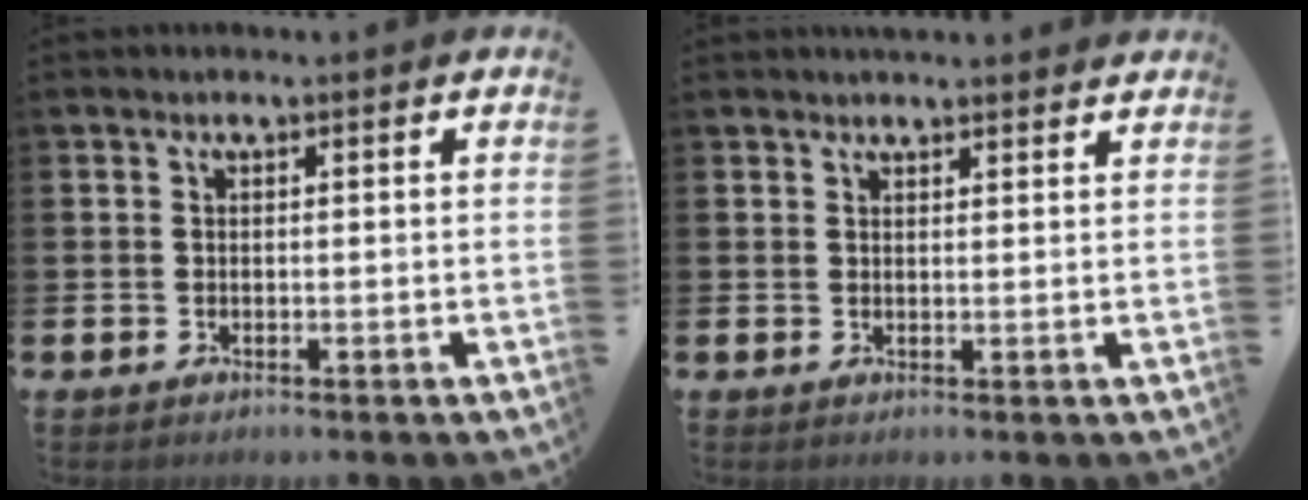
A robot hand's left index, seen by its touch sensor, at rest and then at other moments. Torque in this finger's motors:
{"motor_torque": [1.08, -1.06, 0.14, 0.03]}